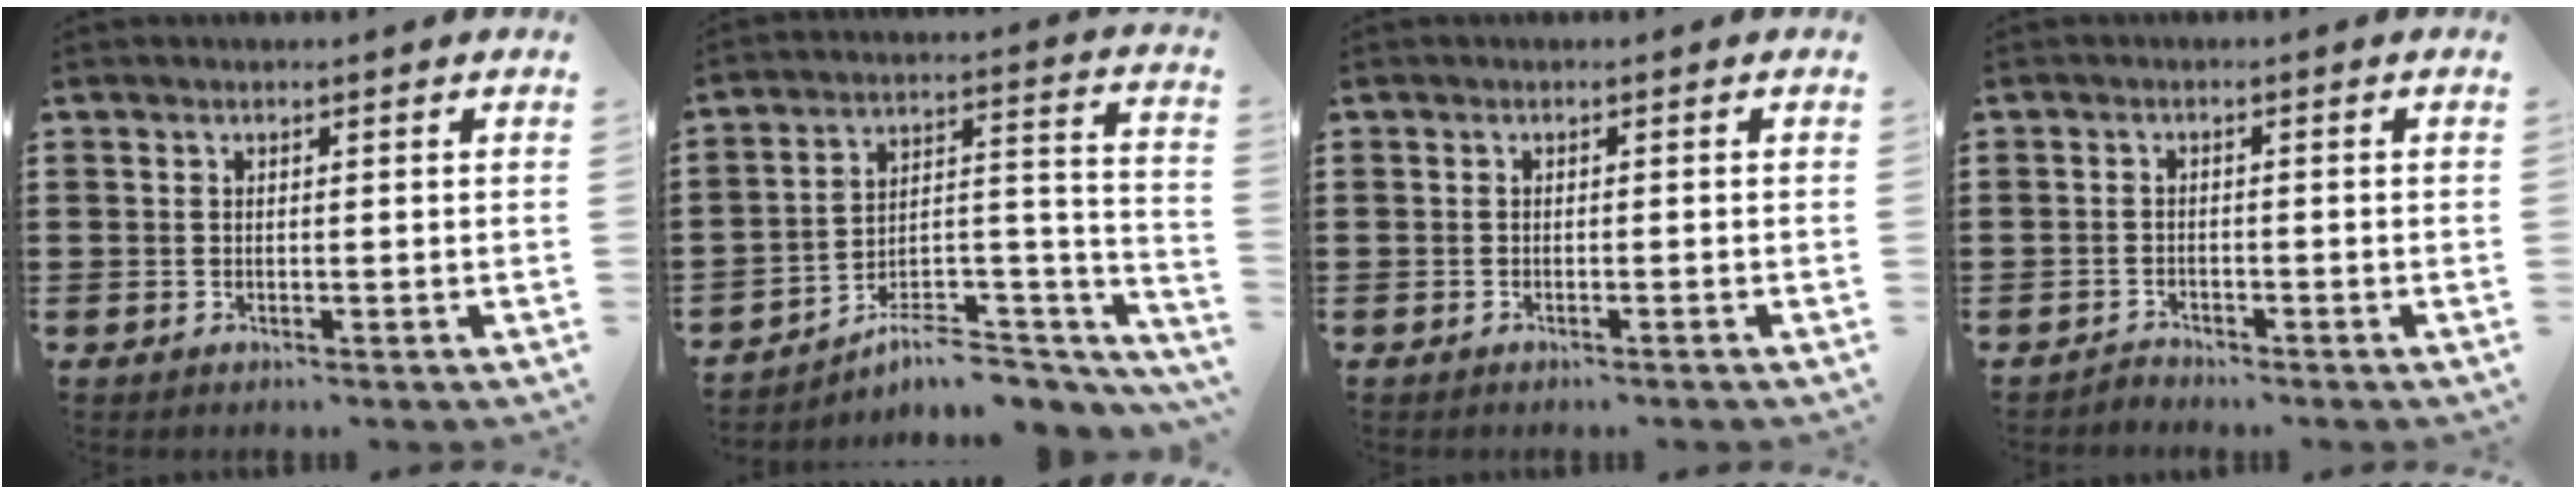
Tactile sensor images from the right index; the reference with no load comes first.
{"total": 5.7, "force": [-4.6, 2.1, 2.6], "torque": [-0.040, -0.006, -0.086]}
{"total": 0.6, "force": [-0.5, -0.1, 0.2], "torque": [-0.005, -0.001, -0.011]}
{"total": 1.6, "force": [-1.5, 0.3, -0.1], "torque": [-0.003, 0.004, -0.035]}